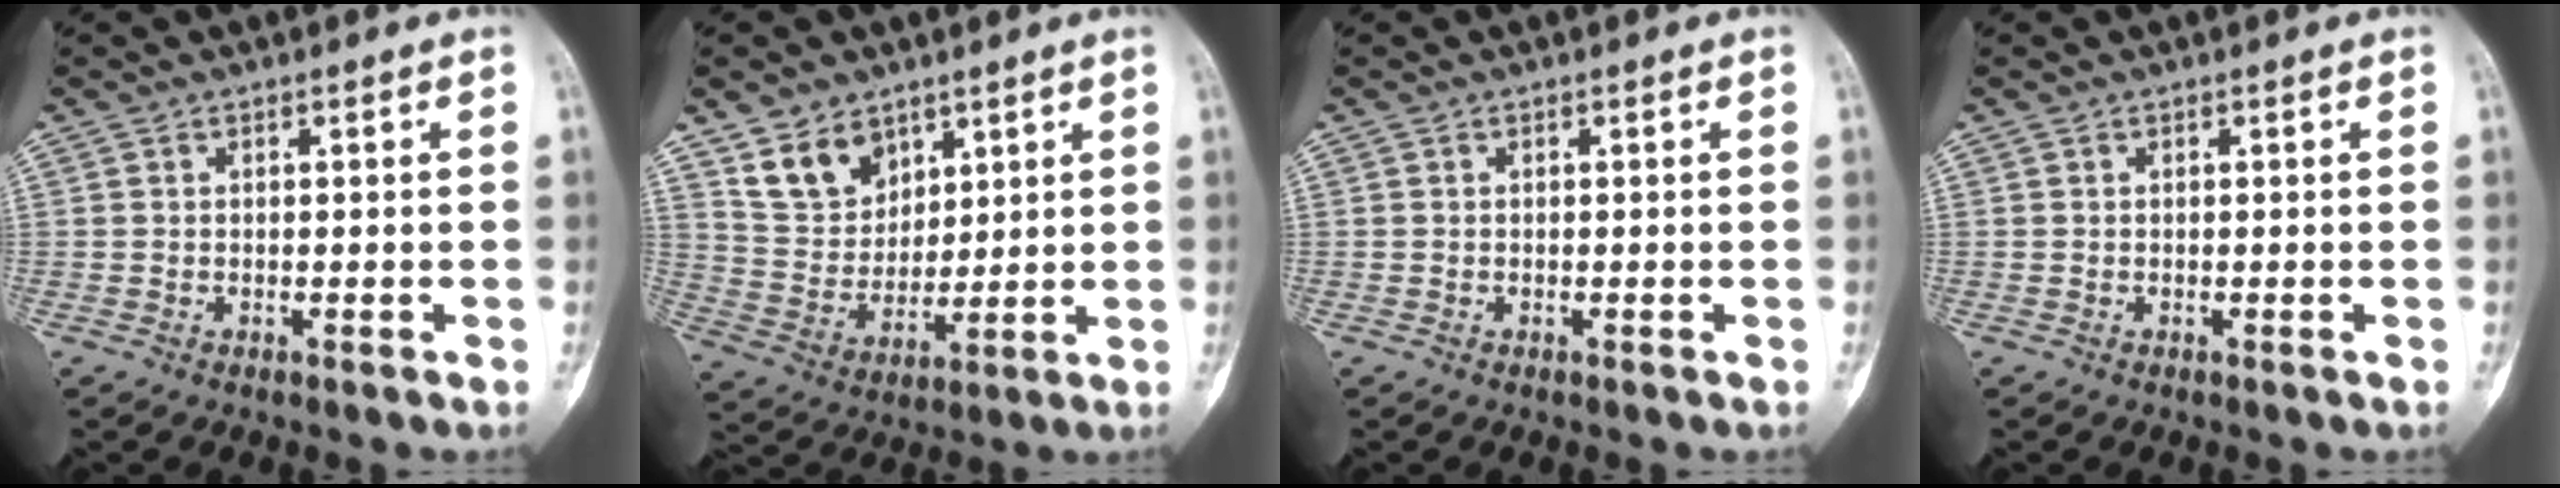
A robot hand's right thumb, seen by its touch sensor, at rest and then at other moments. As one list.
[{"total": 9.7, "force": [6.2, 6.6, 3.5], "torque": [-0.041, -0.037, 0.129]}, {"total": 0.0}, {"total": 0.0}]